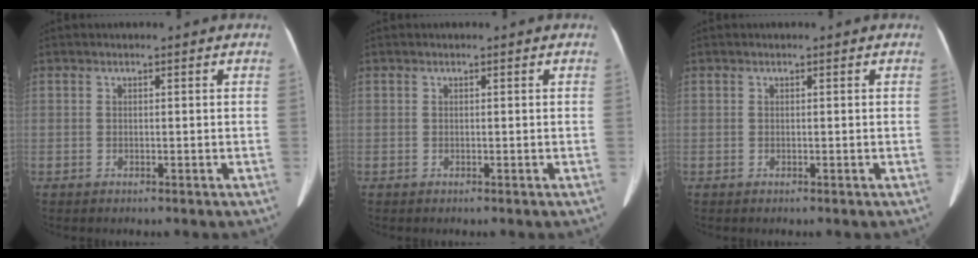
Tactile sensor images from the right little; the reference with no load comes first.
{"total": 0.0}
{"total": 0.0}